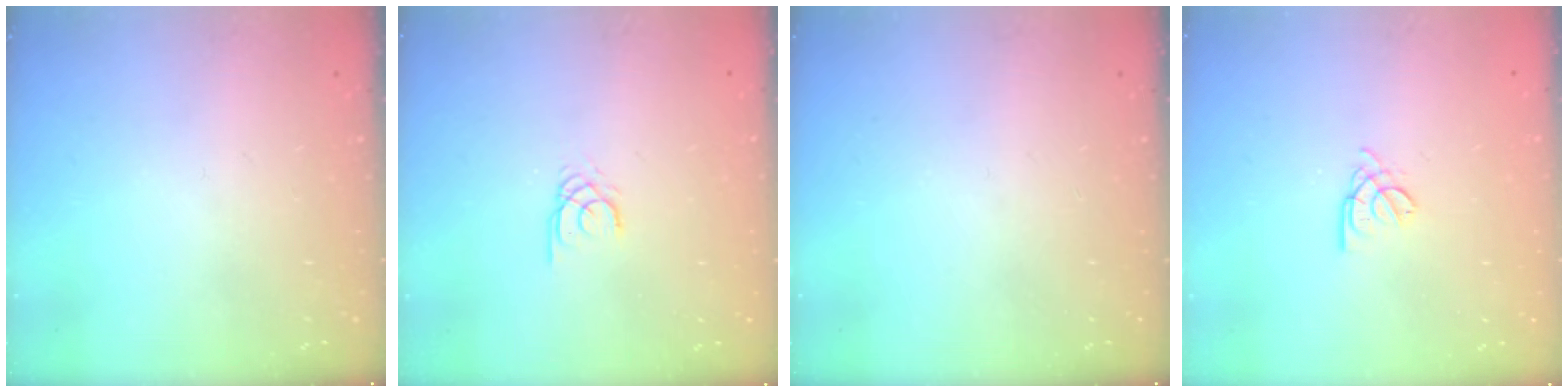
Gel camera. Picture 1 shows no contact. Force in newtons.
{"total": 1.7, "press": 1.7, "slide": 0.2}
{"total": 0.0}
{"total": 2.6, "press": 2.5, "slide": 0.5}